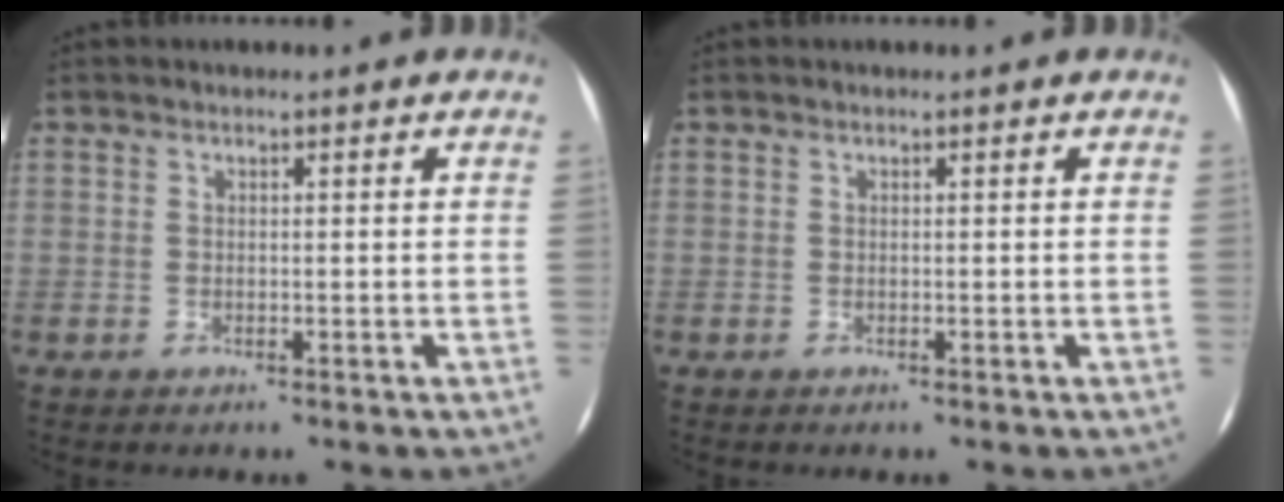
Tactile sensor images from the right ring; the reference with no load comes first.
{"total": 0.0}